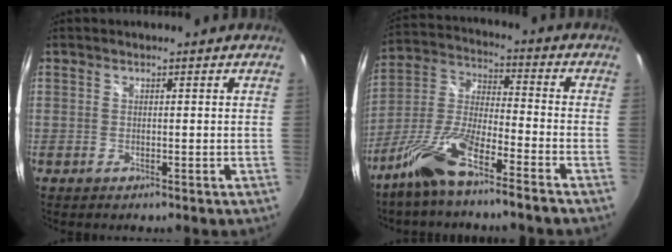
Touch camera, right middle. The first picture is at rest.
{"total": 12.7, "force": [-9.0, 1.6, 8.8], "torque": [-0.195, -0.002, -0.177]}